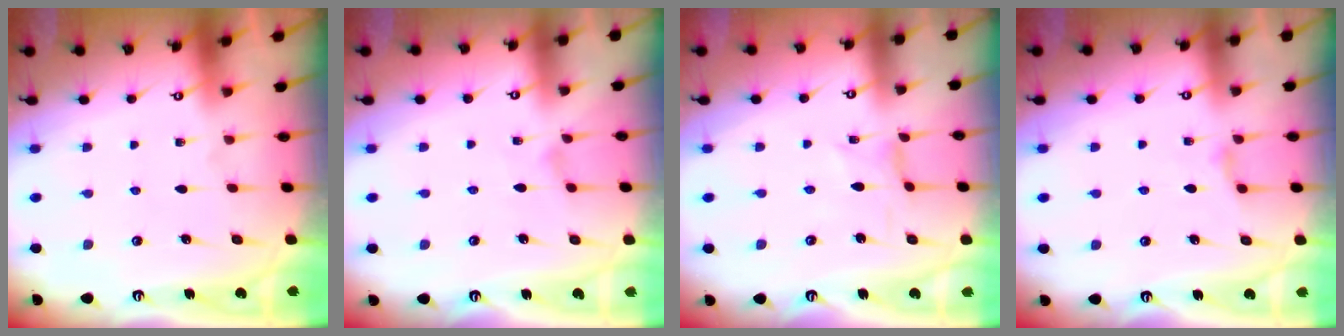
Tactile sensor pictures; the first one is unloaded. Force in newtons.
{"total": 1.0, "press": 0.9, "slide": 0.3}
{"total": 0.0}
{"total": 2.3, "press": 2.3, "slide": 0.4}